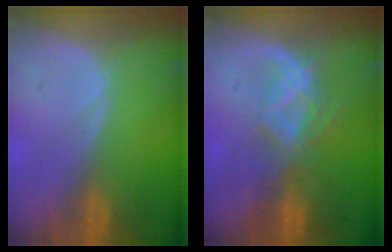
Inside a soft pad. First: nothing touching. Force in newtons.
{"total": 6.8, "press": 6.3, "slide": 2.6}